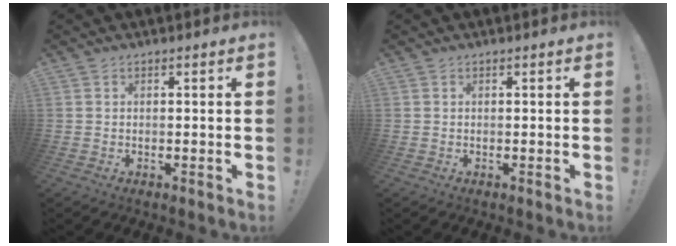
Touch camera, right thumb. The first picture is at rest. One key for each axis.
{"total": 0.0}